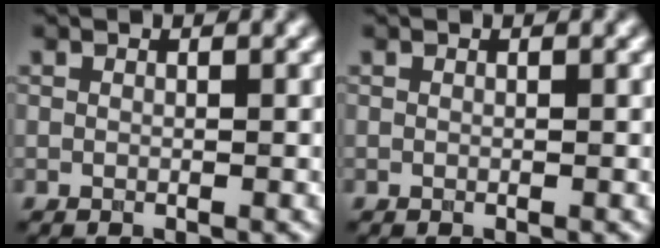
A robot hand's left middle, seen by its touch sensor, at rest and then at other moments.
{"total": 0.0}